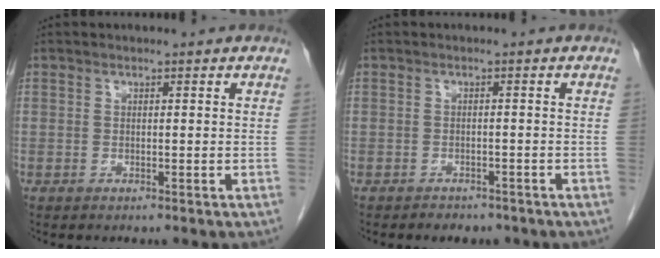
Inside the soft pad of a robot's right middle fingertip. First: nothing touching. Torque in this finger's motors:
{"motor_torque": [-0.11, 0.13, -0.05, 0.01]}